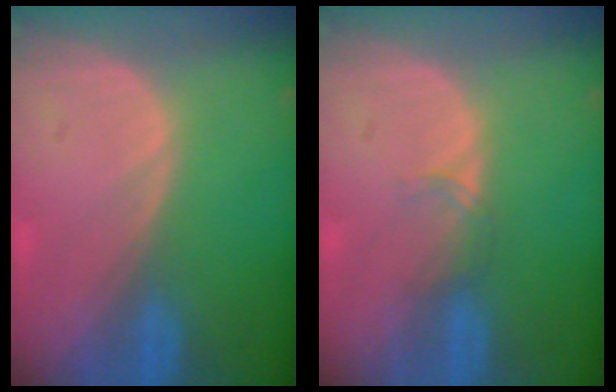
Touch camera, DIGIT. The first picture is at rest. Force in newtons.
{"total": 1.3, "press": 1.2, "slide": 0.2}